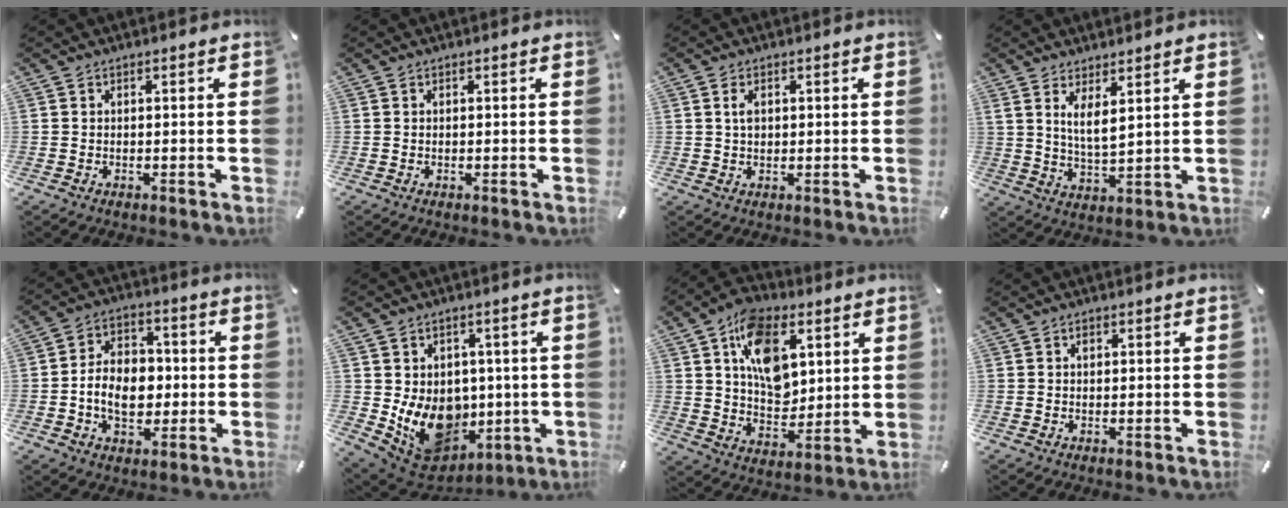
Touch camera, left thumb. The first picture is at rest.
{"total": 0.0}
{"total": 2.5, "force": [0.7, 1.7, 1.7], "torque": [-0.030, 0.005, 0.010]}
{"total": 5.8, "force": [3.5, 1.7, 4.2], "torque": [-0.077, -0.017, 0.060]}
{"total": 10.7, "force": [-1.5, 8.0, 7.0], "torque": [-0.120, 0.018, -0.026]}
{"total": 13.4, "force": [-1.1, 11.6, 6.7], "torque": [-0.118, -0.015, -0.005]}
{"total": 15.6, "force": [5.9, 10.7, 9.7], "torque": [-0.148, -0.003, 0.109]}
{"total": 0.8, "force": [0.2, 0.6, 0.4], "torque": [-0.009, 0.003, 0.004]}